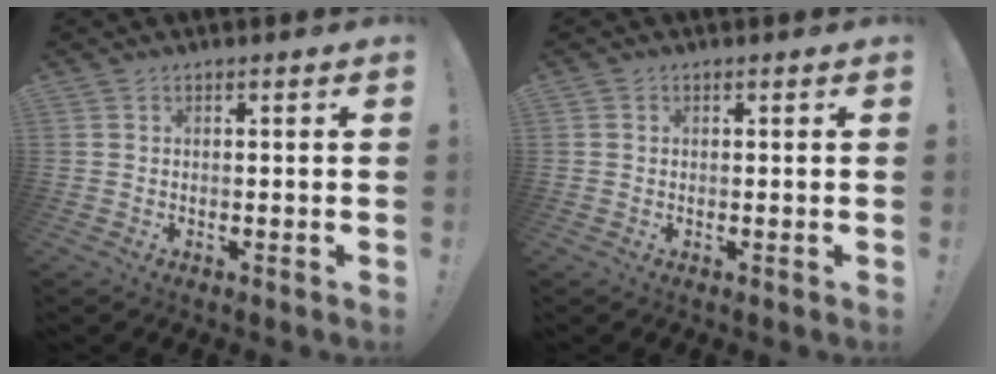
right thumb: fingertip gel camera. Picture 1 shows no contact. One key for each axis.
{"total": 0.5, "fx": 0.1, "fy": 0.5, "fz": 0.0, "tx": -0.002, "ty": 0.003, "tz": 0.003}